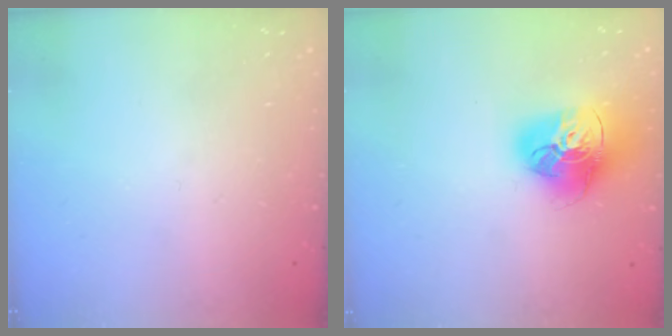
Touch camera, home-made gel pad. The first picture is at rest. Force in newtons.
{"total": 18.3, "press": 18.2, "slide": 2.1}